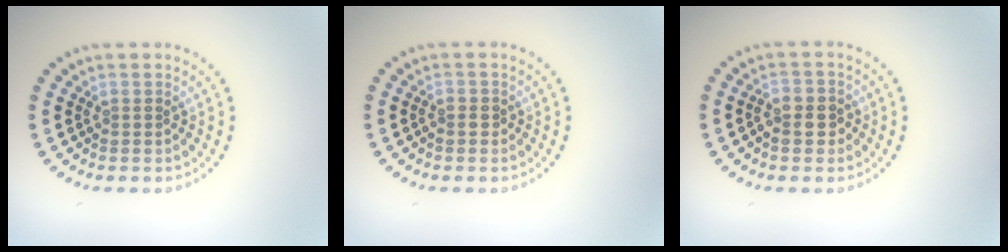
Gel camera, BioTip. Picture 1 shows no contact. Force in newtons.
{"total": 0.8, "press": 0.8, "slide": 0.3}
{"total": 2.6, "press": 2.4, "slide": 0.7}